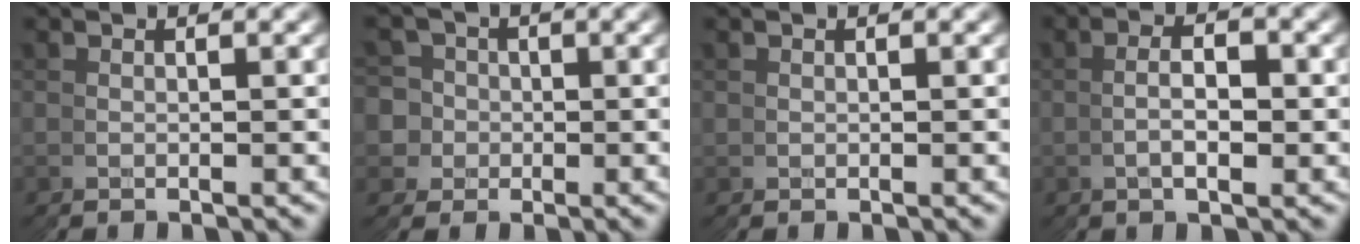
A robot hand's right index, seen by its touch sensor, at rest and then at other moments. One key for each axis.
{"total": 9.8, "fx": -0.4, "fy": 9.3, "fz": 2.8, "tx": -0.043, "ty": -0.025, "tz": -0.014}
{"total": 0.9, "fx": -0.1, "fy": 0.8, "fz": -0.3, "tx": 0.009, "ty": -0.005, "tz": 0.003}
{"total": 3.5, "fx": 0.0, "fy": 1.8, "fz": 3.0, "tx": -0.038, "ty": 0.002, "tz": -0.005}